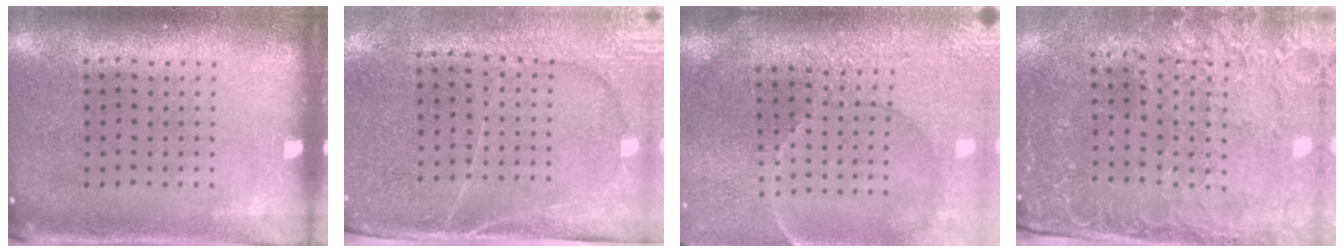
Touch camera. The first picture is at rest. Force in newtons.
{"total": 2.9, "press": 2.7, "slide": 1.2}
{"total": 4.1, "press": 3.7, "slide": 1.7}
{"total": 2.9, "press": 2.8, "slide": 0.8}